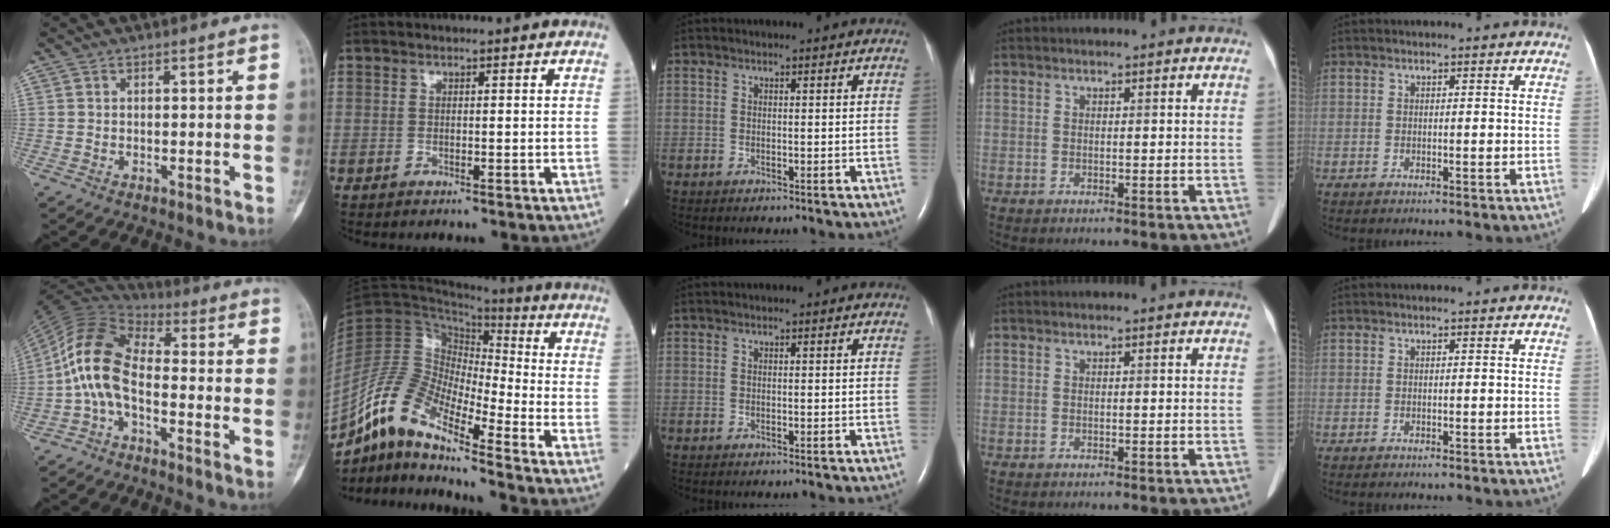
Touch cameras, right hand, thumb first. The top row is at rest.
{"thumb": {"total": 11.0, "force": [-2.3, 5.8, 9.0], "torque": [-0.173, 0.048, -0.063]}, "index": {"total": 10.6, "force": [-8.2, 2.2, 6.4], "torque": [-0.147, 0.019, -0.155]}}